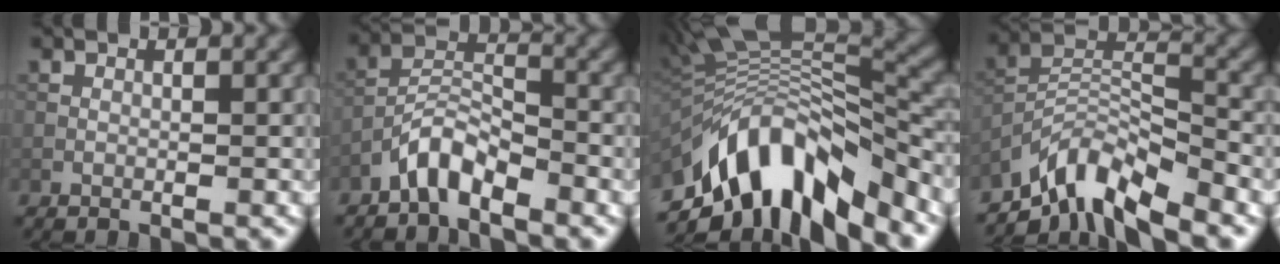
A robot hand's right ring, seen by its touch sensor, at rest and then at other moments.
{"total": 3.7, "force": [-2.9, 1.3, 1.9], "torque": [-0.035, 0.015, -0.063]}
{"total": 12.2, "force": [-6.6, 4.9, 9.0], "torque": [-0.155, 0.016, -0.117]}
{"total": 7.4, "force": [-6.1, 1.9, 3.6], "torque": [-0.058, -0.001, -0.126]}